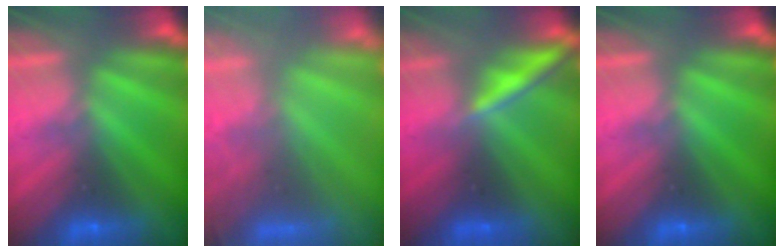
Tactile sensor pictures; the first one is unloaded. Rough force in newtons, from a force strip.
{"total": 7.1}
{"total": 1.6}
{"total": 0.0}